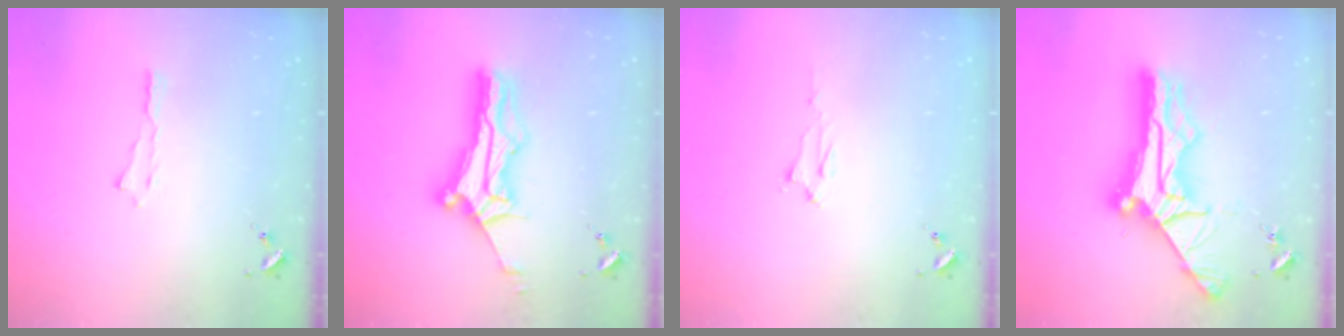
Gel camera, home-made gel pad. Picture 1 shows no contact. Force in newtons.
{"total": 10.8, "press": 10.7, "slide": 0.8}
{"total": 2.0, "press": 2.0, "slide": 0.2}
{"total": 13.3, "press": 13.2, "slide": 1.4}